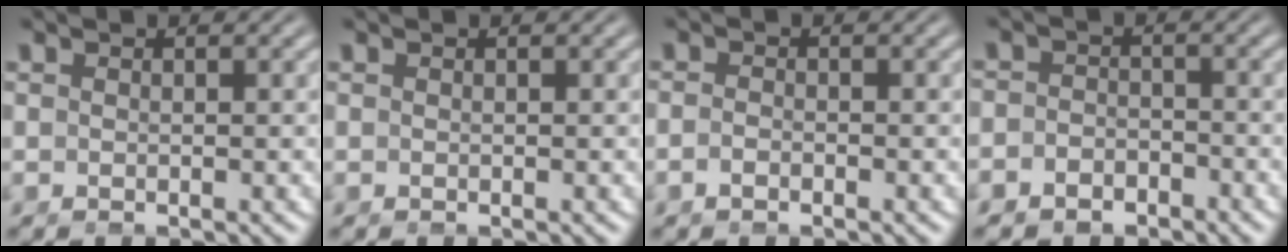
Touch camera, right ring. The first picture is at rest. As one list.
[{"total": 0.0}, {"total": 1.1, "force": [-1.0, 0.1, 0.3], "torque": [-0.009, -0.008, -0.018]}, {"total": 3.9, "force": [-3.1, 2.3, -0.1], "torque": [-0.003, -0.020, -0.050]}]